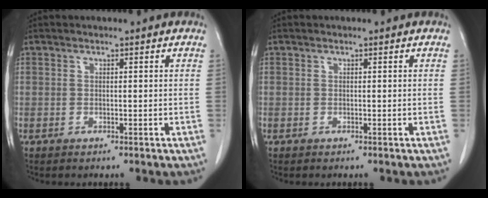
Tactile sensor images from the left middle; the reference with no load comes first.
{"total": 0.0}